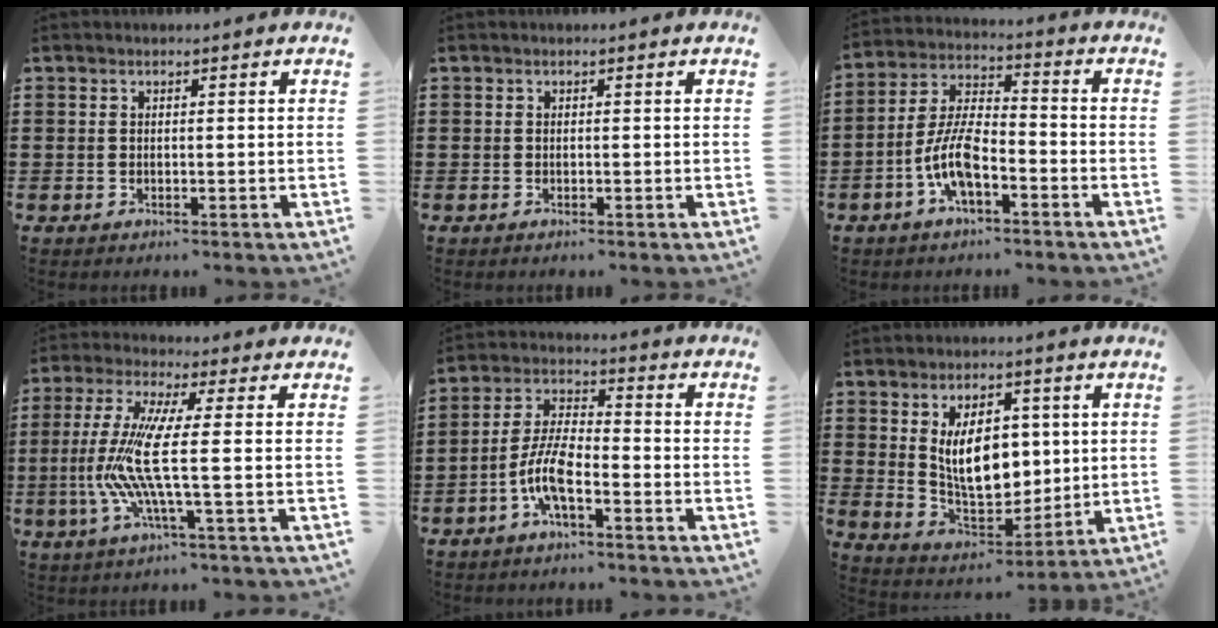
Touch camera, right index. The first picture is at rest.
{"total": 0.0}
{"total": 8.3, "force": [-3.7, 3.2, 6.6], "torque": [-0.159, -0.003, -0.075]}
{"total": 10.5, "force": [-1.1, 0.6, 10.4], "torque": [-0.247, -0.030, -0.036]}
{"total": 7.5, "force": [-3.5, 2.2, 6.2], "torque": [-0.151, -0.008, -0.073]}
{"total": 10.7, "force": [2.3, 6.5, 8.2], "torque": [-0.152, 0.000, 0.038]}